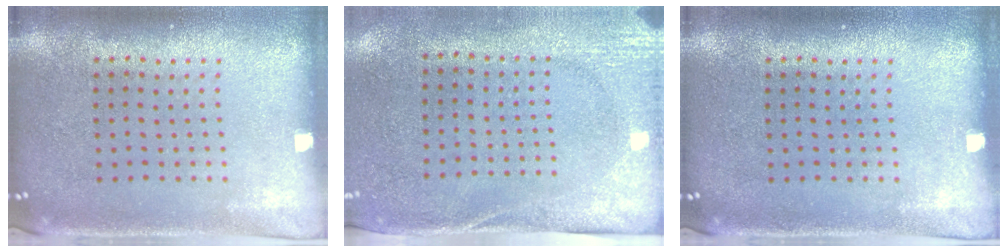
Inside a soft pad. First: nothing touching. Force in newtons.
{"total": 2.8, "press": 2.2, "slide": 1.7}
{"total": 0.0}